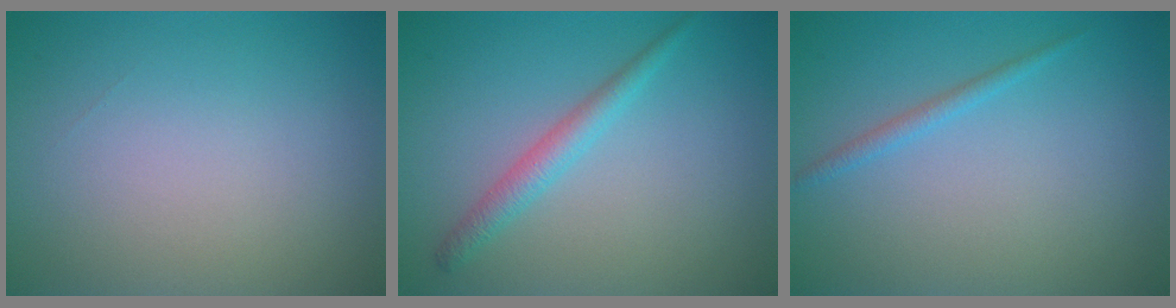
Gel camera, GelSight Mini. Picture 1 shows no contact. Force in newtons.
{"total": 2.2, "press": 2.2, "slide": 0.1}
{"total": 1.1, "press": 1.1, "slide": 0.1}